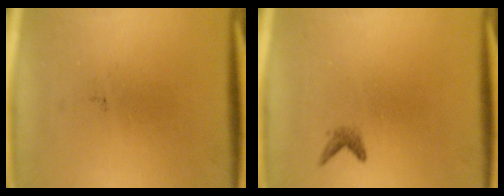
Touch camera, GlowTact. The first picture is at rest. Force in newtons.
{"total": 0.9}